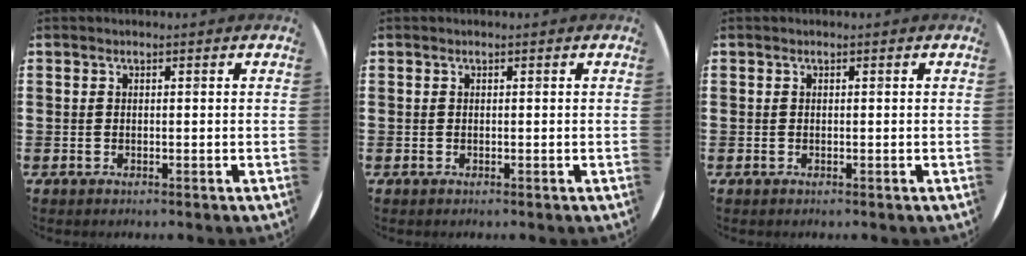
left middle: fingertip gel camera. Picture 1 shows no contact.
{"total": 0.0}
{"total": 0.0}